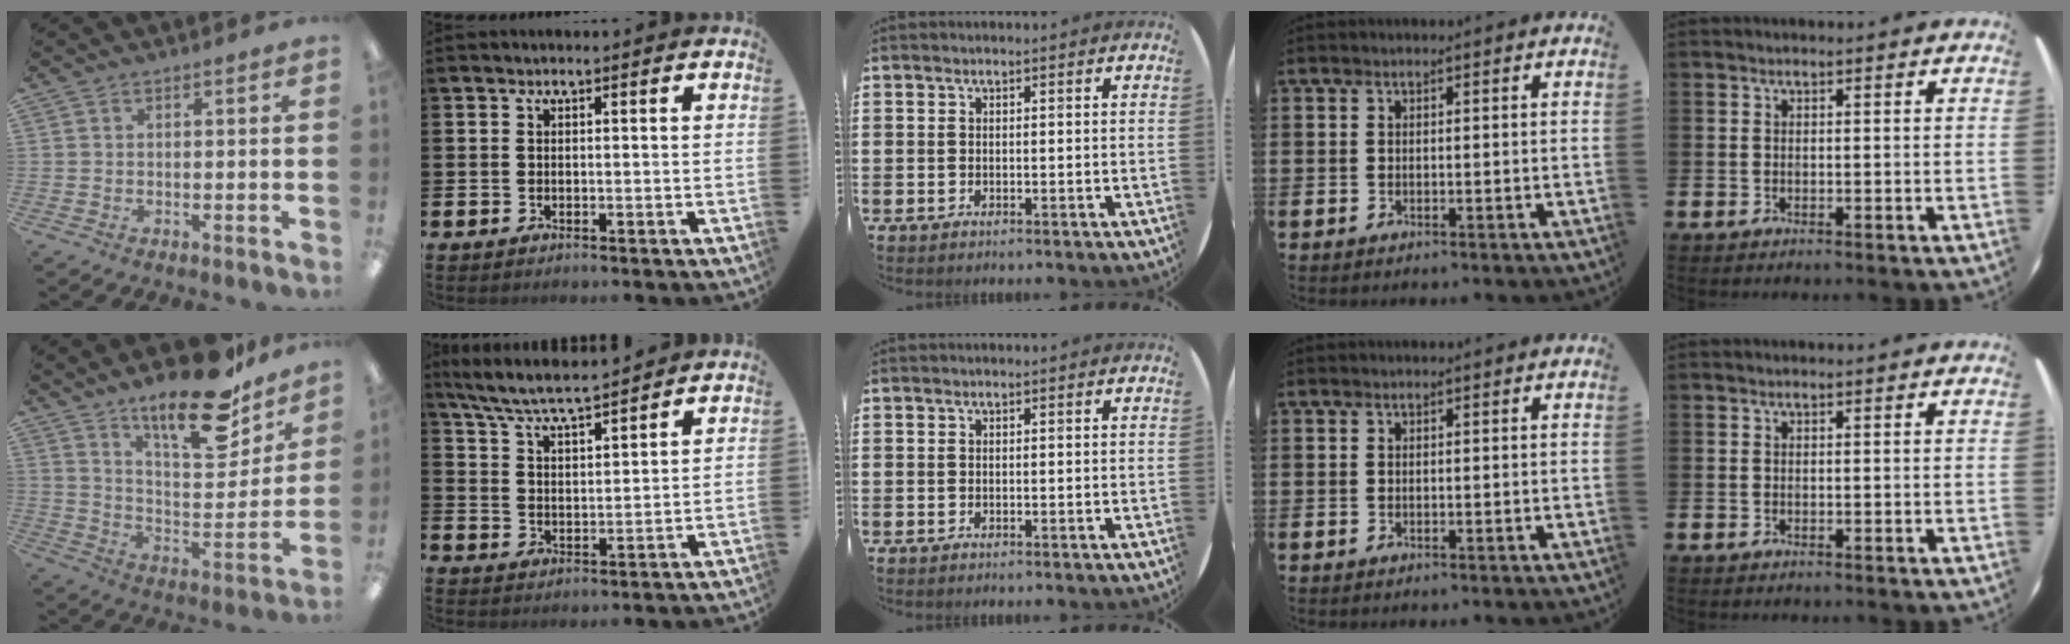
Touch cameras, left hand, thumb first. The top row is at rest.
{"thumb": {"total": 21.4, "force": [15.4, 7.4, 12.9], "torque": [-0.196, -0.099, 0.258]}, "index": {"total": 6.5, "force": [6.3, 0.2, 1.8], "torque": [-0.058, -0.040, 0.110]}}